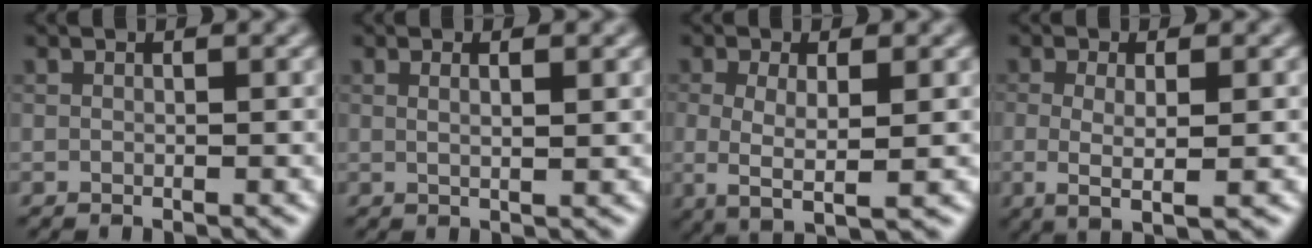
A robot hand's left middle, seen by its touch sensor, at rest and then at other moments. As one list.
[{"total": 1.7, "force": [0.4, 0.6, 1.6], "torque": [-0.016, 0.003, -0.001]}, {"total": 3.5, "force": [-0.8, 0.8, 3.3], "torque": [-0.071, -0.006, -0.010]}, {"total": 2.8, "force": [-0.8, 0.4, 2.7], "torque": [-0.052, -0.005, -0.007]}]